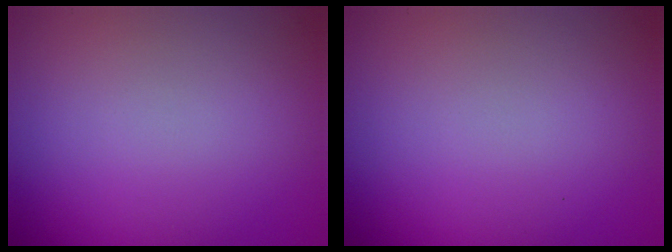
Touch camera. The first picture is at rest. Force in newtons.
{"total": 0.0}